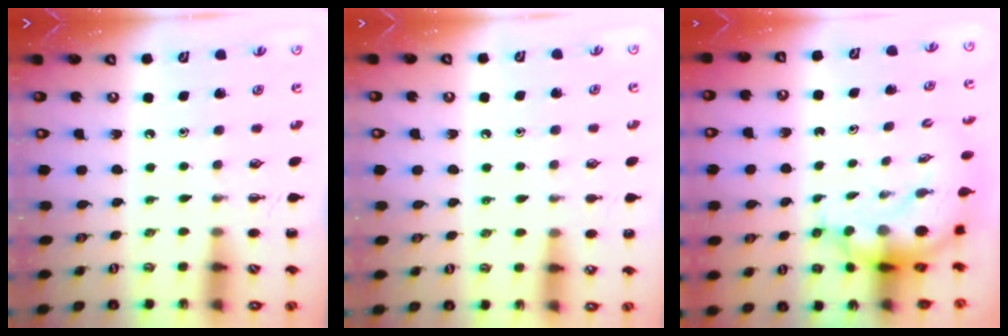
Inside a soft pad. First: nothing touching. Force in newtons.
{"total": 6.2, "press": 5.8, "slide": 2.1}
{"total": 7.4, "press": 7.2, "slide": 1.7}